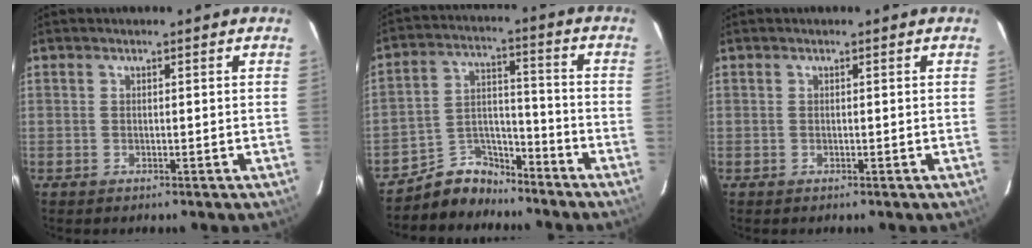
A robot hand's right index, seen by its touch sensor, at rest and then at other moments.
{"total": 8.3, "force": [-7.3, 3.9, 0.7], "torque": [-0.019, 0.042, -0.133]}
{"total": 0.0}